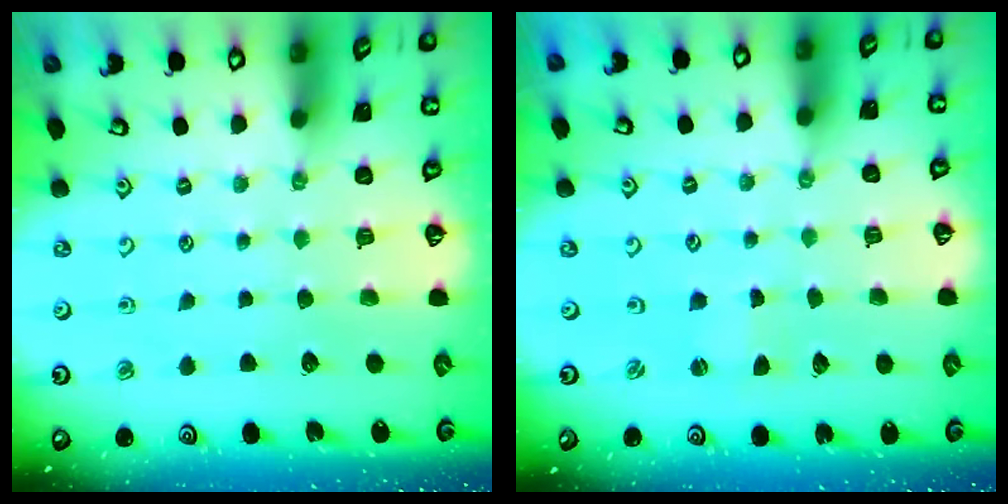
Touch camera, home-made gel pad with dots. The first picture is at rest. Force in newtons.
{"total": 0.0}